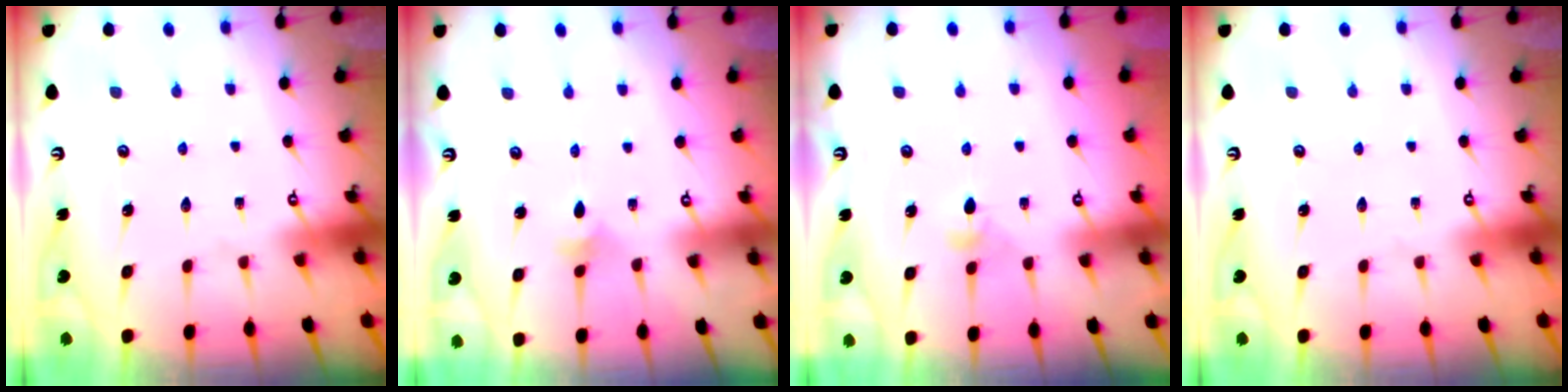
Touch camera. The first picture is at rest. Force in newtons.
{"total": 3.4, "press": 3.3, "slide": 0.8}
{"total": 2.8, "press": 2.7, "slide": 0.4}
{"total": 0.0}